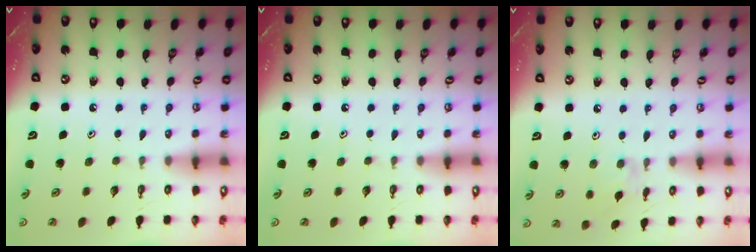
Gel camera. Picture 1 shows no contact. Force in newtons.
{"total": 0.0}
{"total": 3.1, "press": 3.0, "slide": 0.6}